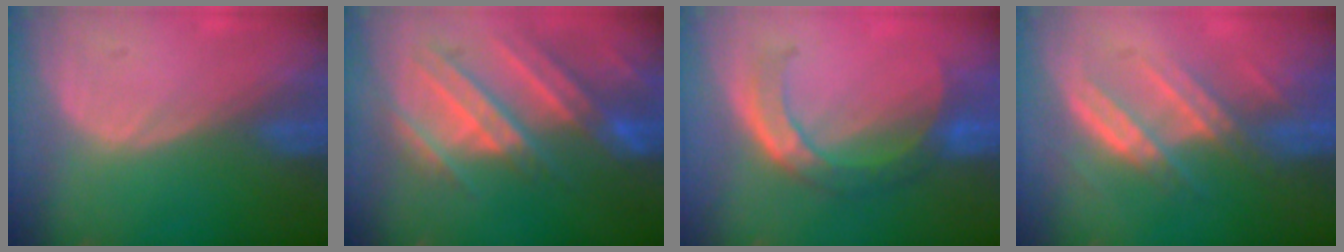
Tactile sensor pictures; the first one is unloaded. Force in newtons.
{"total": 10.7, "press": 9.6, "slide": 4.6}
{"total": 7.8, "press": 6.7, "slide": 4.0}
{"total": 6.8, "press": 6.8, "slide": 0.9}